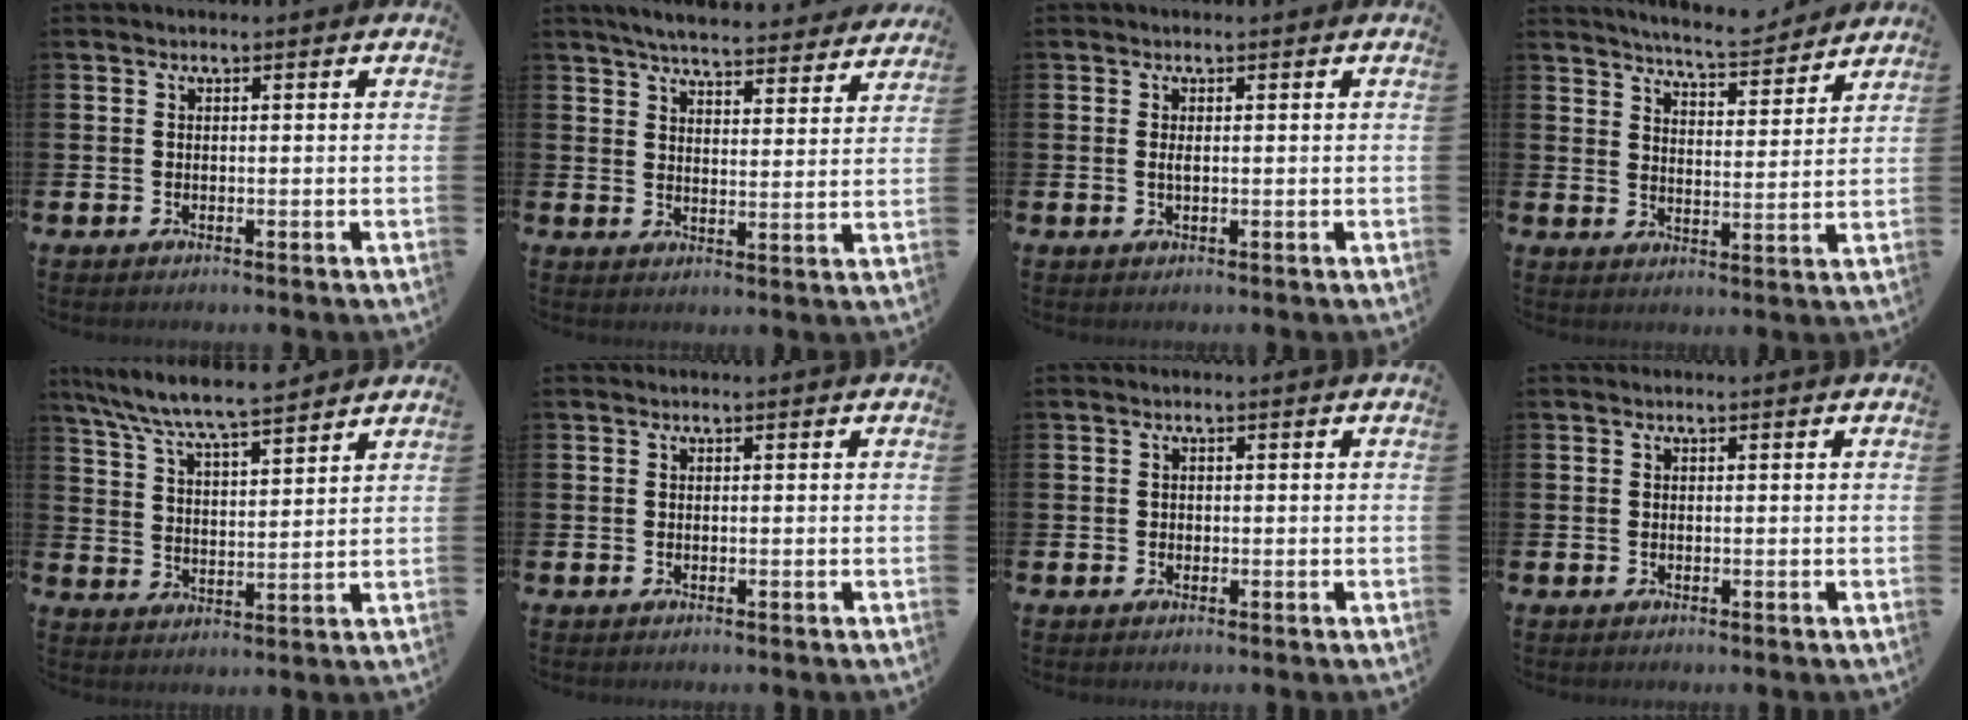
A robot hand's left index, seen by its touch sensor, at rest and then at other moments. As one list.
[{"total": 5.6, "force": [5.5, 0.5, 1.1], "torque": [-0.030, -0.041, 0.094]}, {"total": 0.7, "force": [0.1, 0.1, 0.7], "torque": [-0.009, -0.002, 0.001]}, {"total": 6.4, "force": [6.3, 0.2, 1.0], "torque": [-0.022, -0.047, 0.109]}, {"total": 7.7, "force": [7.3, 0.4, 2.3], "torque": [-0.070, -0.045, 0.130]}, {"total": 0.0}, {"total": 0.8, "force": [-0.1, 0.6, 0.5], "torque": [-0.006, 0.003, -0.005]}, {"total": 0.0}]